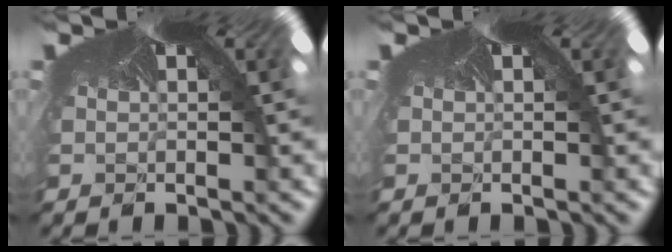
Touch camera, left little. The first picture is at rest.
{"total": 0.0}